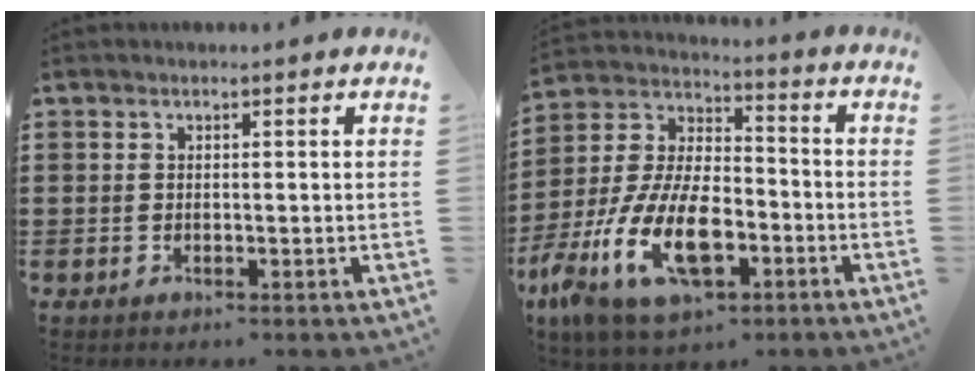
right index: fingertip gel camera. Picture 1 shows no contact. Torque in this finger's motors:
{"motor_torque": [2.14, 0.00, 1.05, 0.21]}